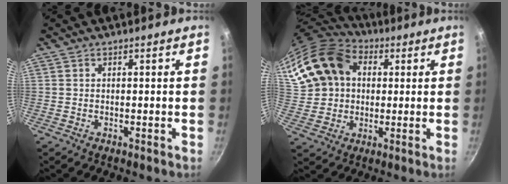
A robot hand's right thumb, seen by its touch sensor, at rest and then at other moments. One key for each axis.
{"total": 19.1, "fx": 5.3, "fy": 15.0, "fz": 10.7, "tx": -0.209, "ty": 0.027, "tz": 0.098}